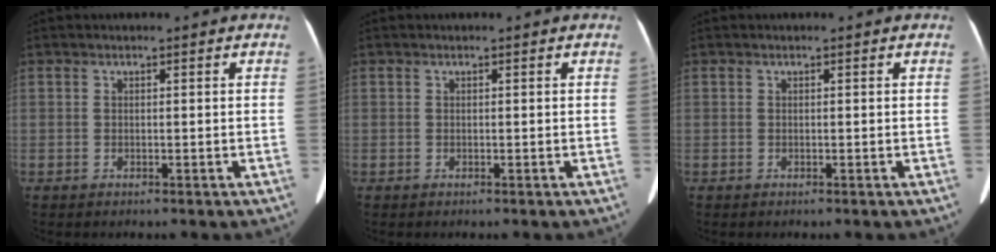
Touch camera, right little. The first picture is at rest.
{"total": 0.0}
{"total": 0.0}